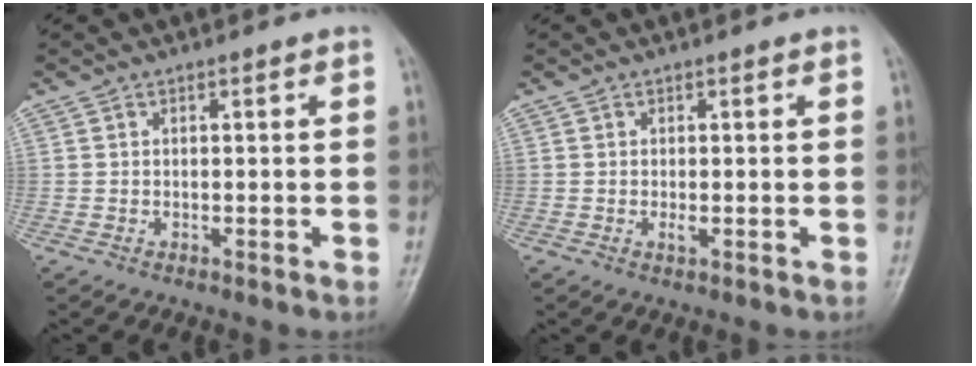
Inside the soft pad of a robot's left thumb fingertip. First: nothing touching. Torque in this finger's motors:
{"motor_torque": [-0.04, 0.25, -0.09, -0.25, 0.00]}